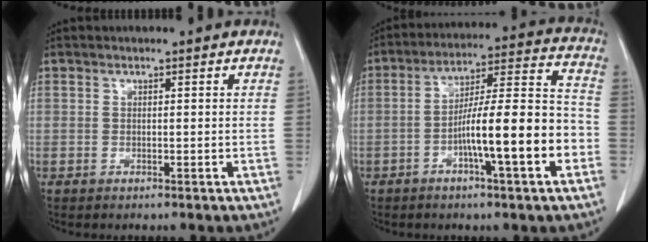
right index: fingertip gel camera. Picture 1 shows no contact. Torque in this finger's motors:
{"motor_torque": [1.58, -0.56, 0.58, 0.18]}